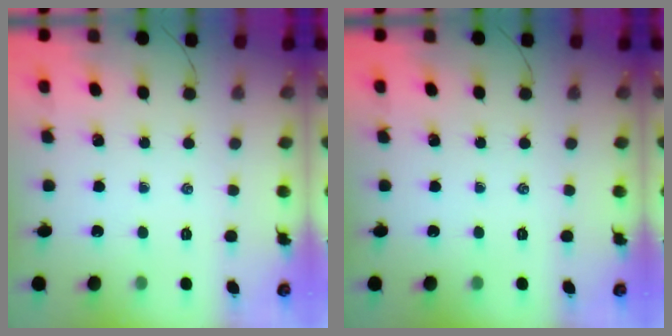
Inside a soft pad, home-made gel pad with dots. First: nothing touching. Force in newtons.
{"total": 0.0}